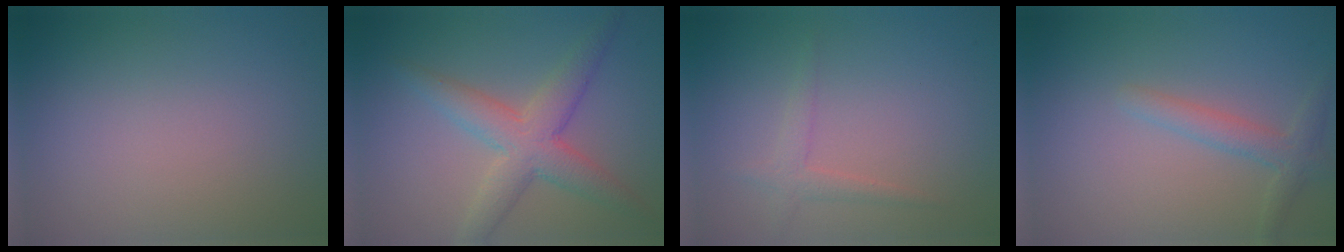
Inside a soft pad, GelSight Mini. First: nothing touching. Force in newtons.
{"total": 5.0, "press": 5.0, "slide": 0.1}
{"total": 1.6, "press": 1.6, "slide": 0.1}
{"total": 2.2, "press": 2.2, "slide": 0.2}